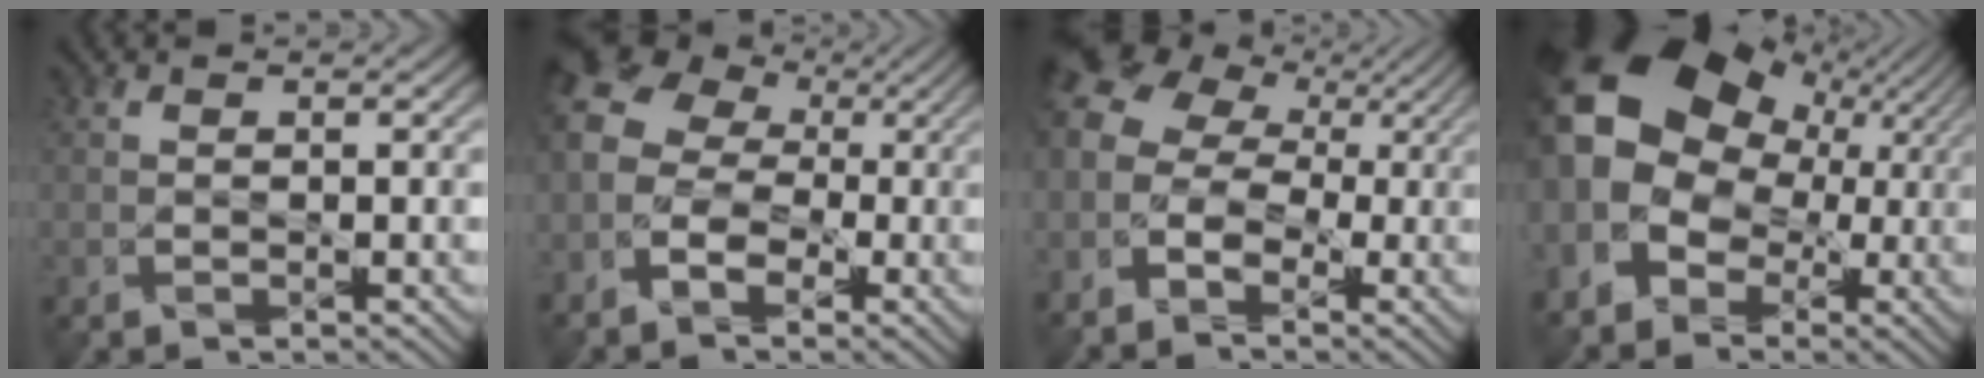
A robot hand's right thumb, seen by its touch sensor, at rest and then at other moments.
{"total": 9.5, "force": [-1.6, 7.7, 5.4], "torque": [-0.133, 0.003, -0.043]}
{"total": 8.9, "force": [-1.0, 6.7, 5.7], "torque": [-0.139, 0.006, -0.012]}
{"total": 18.4, "force": [2.6, 14.9, 10.5], "torque": [-0.240, 0.002, 0.033]}